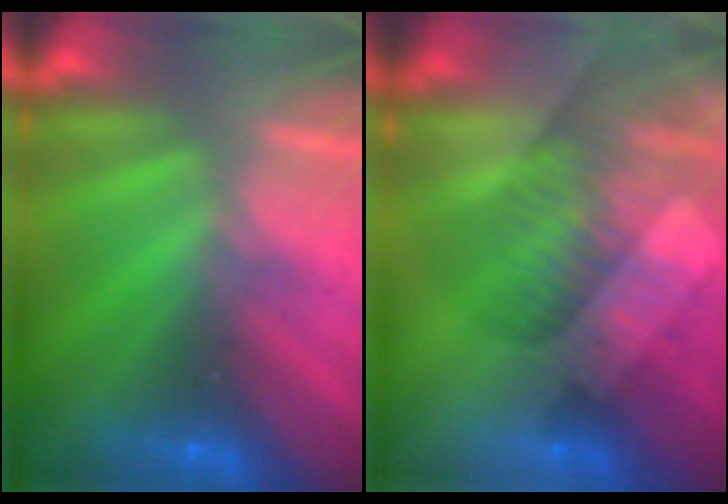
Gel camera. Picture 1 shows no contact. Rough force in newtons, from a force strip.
{"total": 3.2}